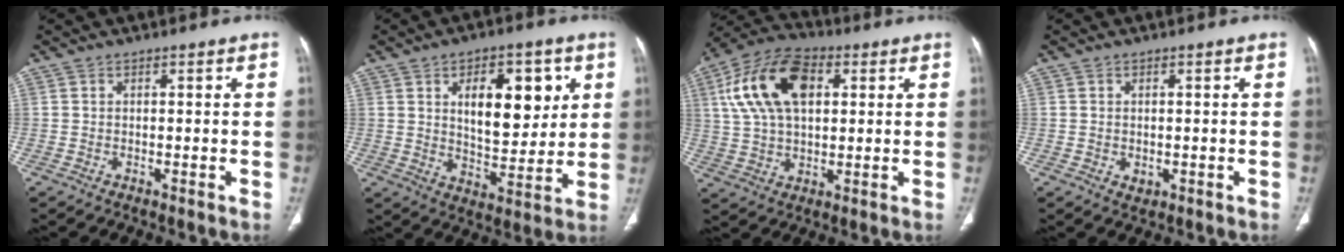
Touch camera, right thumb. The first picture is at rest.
{"total": 15.3, "force": [4.9, 8.0, 12.1], "torque": [-0.135, -0.024, 0.084]}
{"total": 17.2, "force": [4.9, 10.0, 13.1], "torque": [-0.237, 0.011, 0.084]}
{"total": 1.4, "force": [-0.1, 1.1, 0.8], "torque": [-0.013, -0.003, 0.004]}